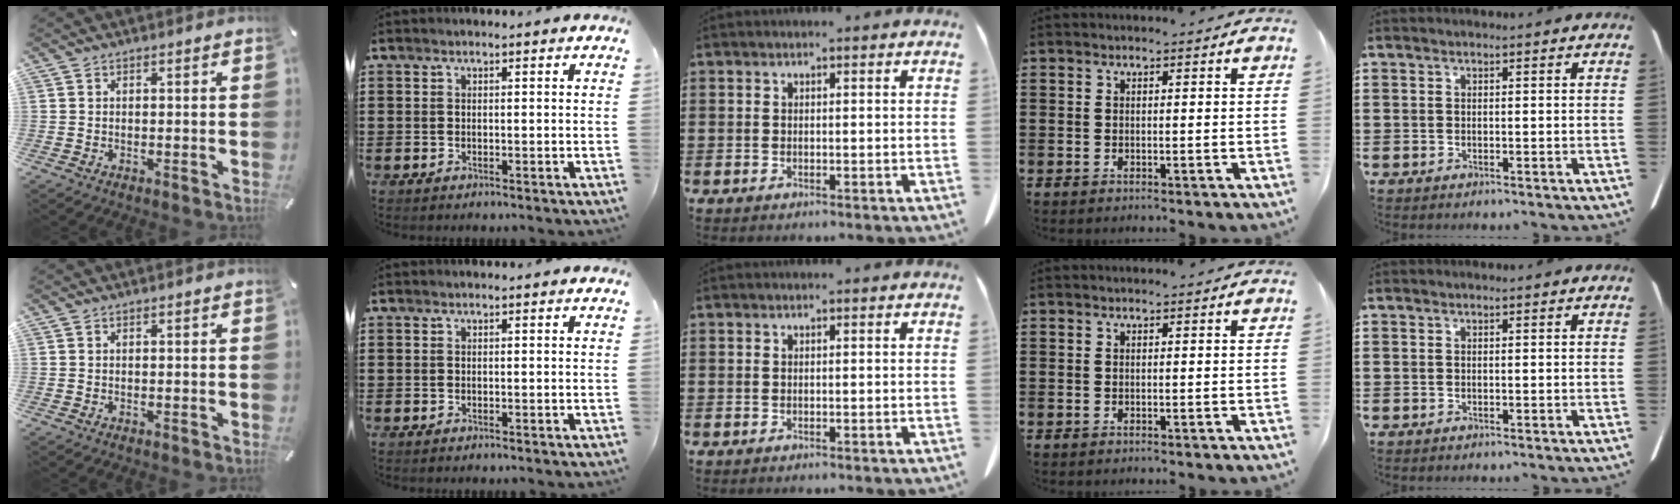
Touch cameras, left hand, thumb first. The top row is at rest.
{}